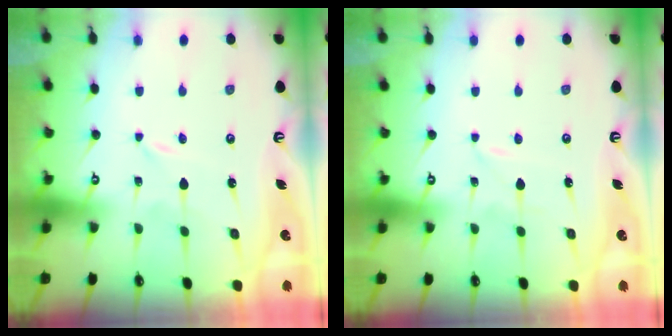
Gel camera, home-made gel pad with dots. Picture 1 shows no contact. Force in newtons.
{"total": 0.0}